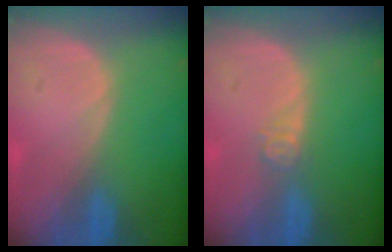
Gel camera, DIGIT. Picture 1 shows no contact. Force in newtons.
{"total": 2.4, "press": 2.0, "slide": 1.3}